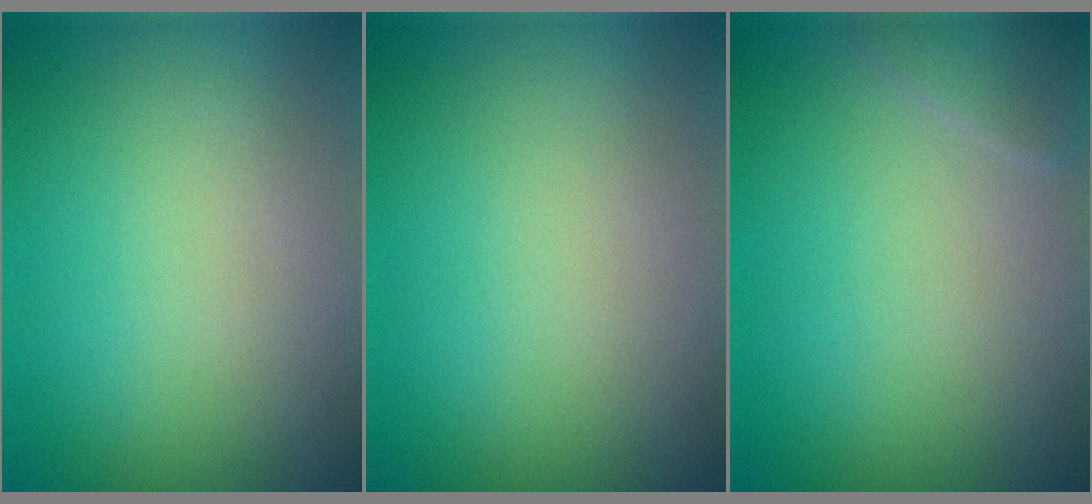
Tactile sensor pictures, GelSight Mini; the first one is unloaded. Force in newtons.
{"total": 0.0}
{"total": 1.4, "press": 1.4, "slide": 0.1}